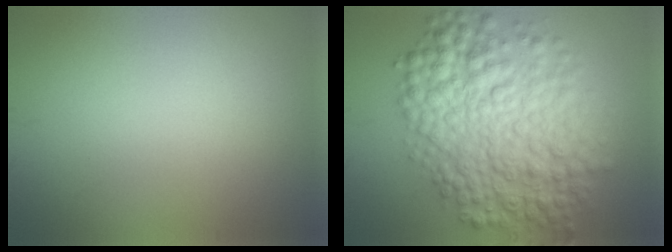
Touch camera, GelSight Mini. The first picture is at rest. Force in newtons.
{"total": 9.8, "press": 9.8, "slide": 0.1}